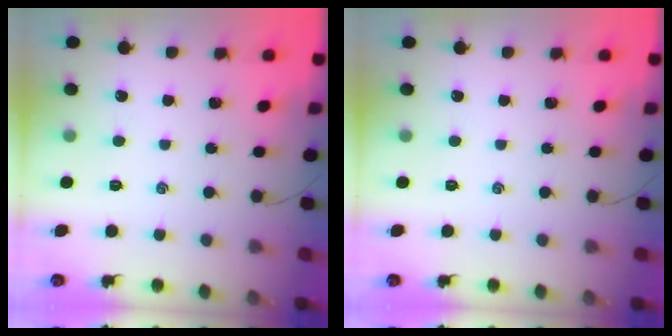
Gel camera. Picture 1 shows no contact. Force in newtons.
{"total": 0.0}